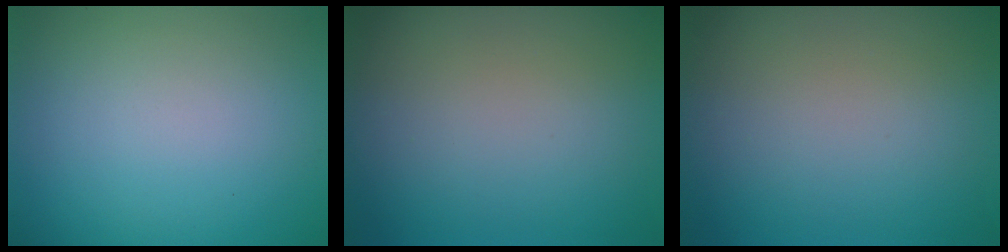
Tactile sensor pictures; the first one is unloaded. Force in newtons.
{"total": 0.0}
{"total": 0.0}